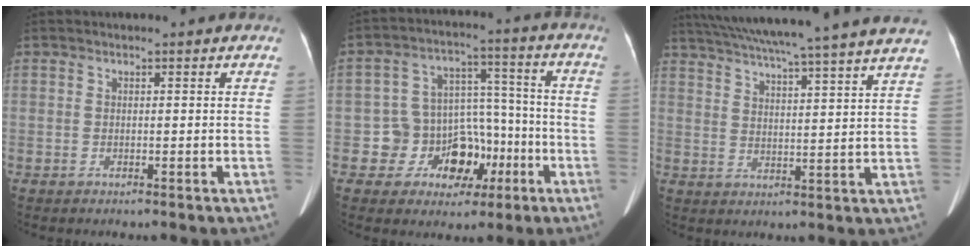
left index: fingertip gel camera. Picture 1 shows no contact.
{"total": 9.9, "force": [-4.0, 8.2, 3.6], "torque": [-0.040, 0.040, -0.049]}
{"total": 25.6, "force": [22.6, -0.9, 11.9], "torque": [-0.201, -0.008, 0.299]}